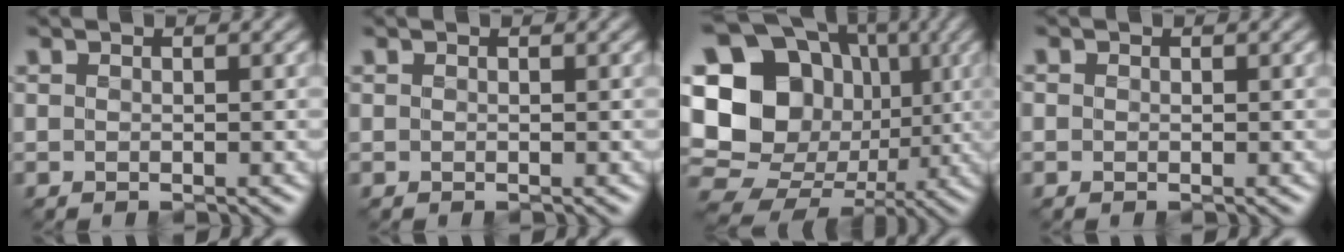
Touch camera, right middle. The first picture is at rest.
{"total": 0.0}
{"total": 22.4, "force": [1.9, 20.2, 9.5], "torque": [-0.205, 0.044, -0.003]}
{"total": 0.0}